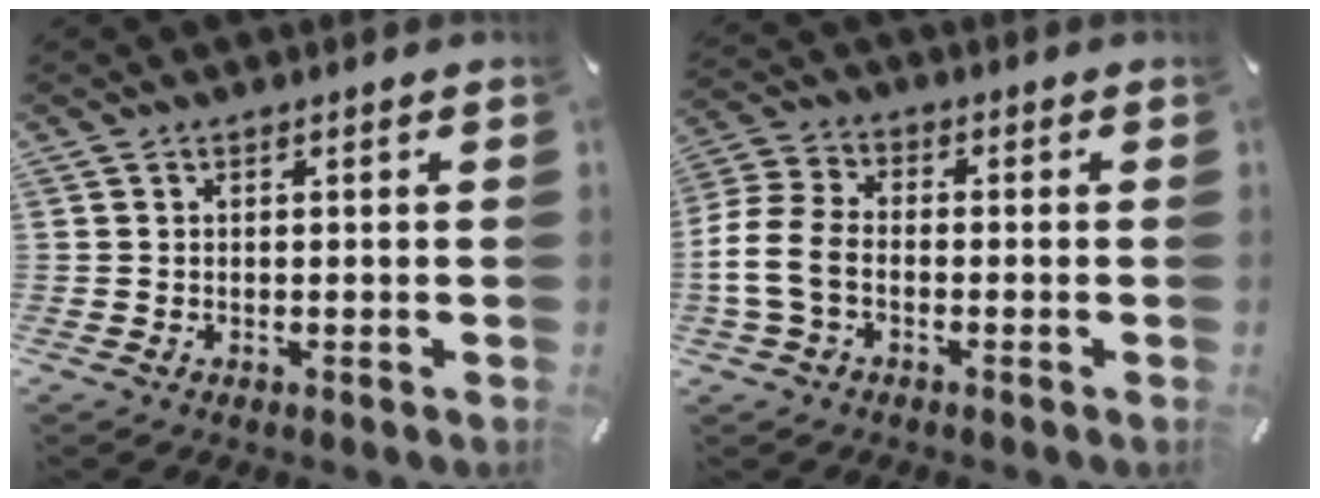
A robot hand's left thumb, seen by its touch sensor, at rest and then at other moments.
{"total": 8.8, "force": [-2.7, 5.8, 6.0], "torque": [-0.140, 0.008, -0.052]}